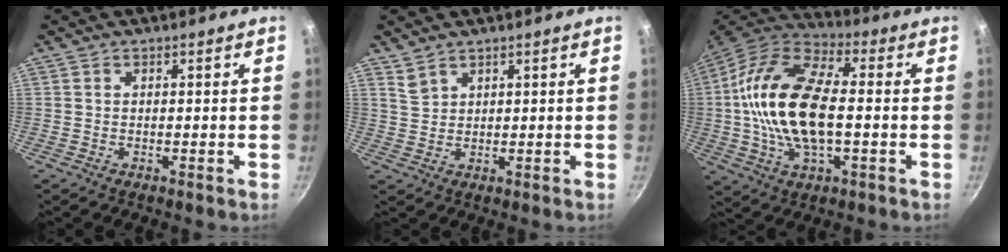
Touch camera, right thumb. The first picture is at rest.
{"total": 2.5, "force": [2.1, 1.2, 0.7], "torque": [-0.008, -0.003, 0.048]}
{"total": 20.2, "force": [-0.2, 9.9, 17.5], "torque": [-0.330, 0.031, -0.019]}